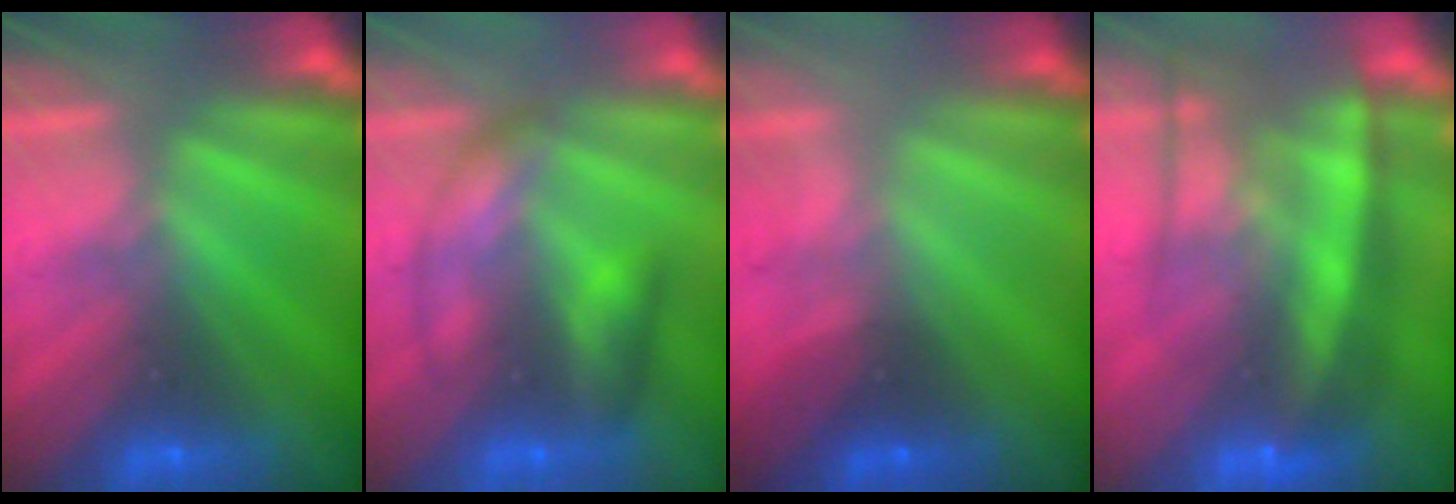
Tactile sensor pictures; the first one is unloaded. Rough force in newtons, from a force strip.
{"total": 2.6}
{"total": 1.8}
{"total": 5.7}